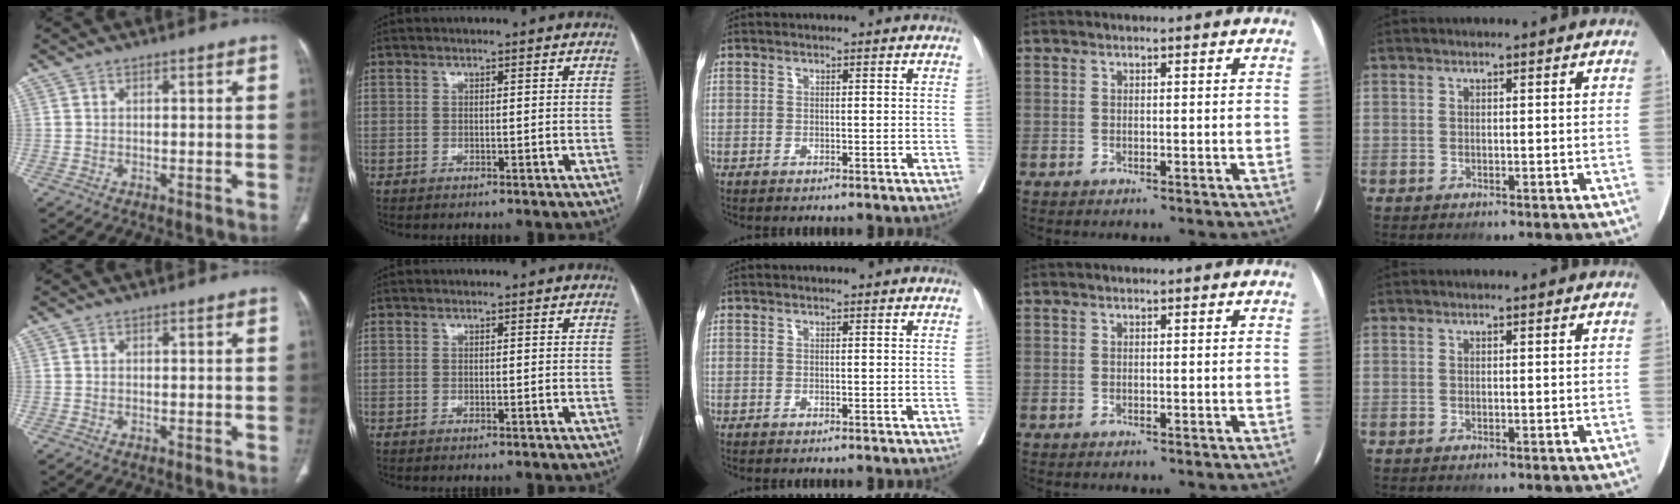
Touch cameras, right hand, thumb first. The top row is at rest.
{}